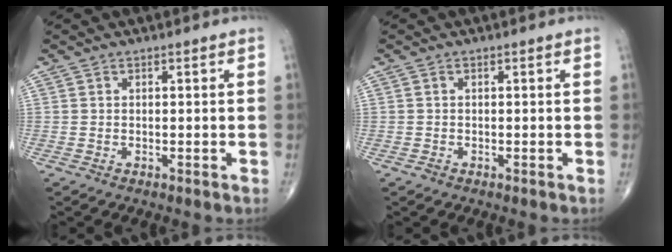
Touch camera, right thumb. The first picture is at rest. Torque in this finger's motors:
{"motor_torque": [0.01, -0.12, -0.11, -0.03, 0.01]}